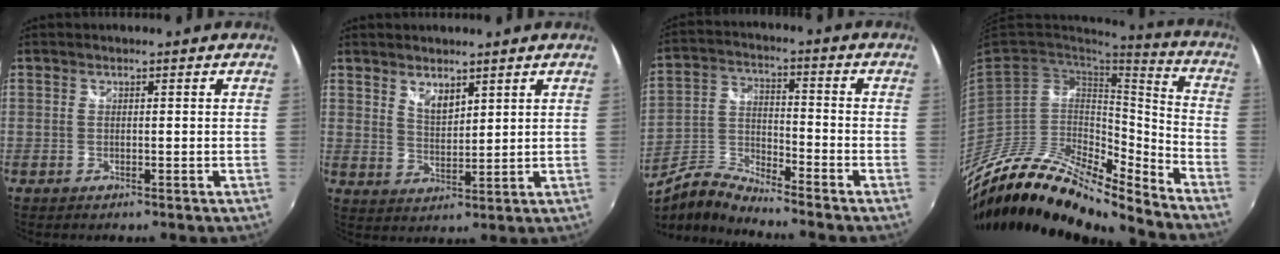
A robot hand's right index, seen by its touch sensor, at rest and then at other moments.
{"total": 4.2, "force": [3.2, 1.7, 2.1], "torque": [-0.031, -0.002, 0.057]}
{"total": 7.9, "force": [-6.9, 1.4, 3.7], "torque": [-0.080, 0.002, -0.145]}
{"total": 19.9, "force": [-17.1, 5.0, 9.0], "torque": [-0.164, -0.011, -0.317]}